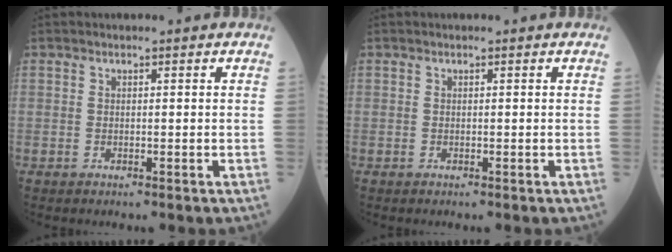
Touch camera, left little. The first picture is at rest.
{"total": 0.0}